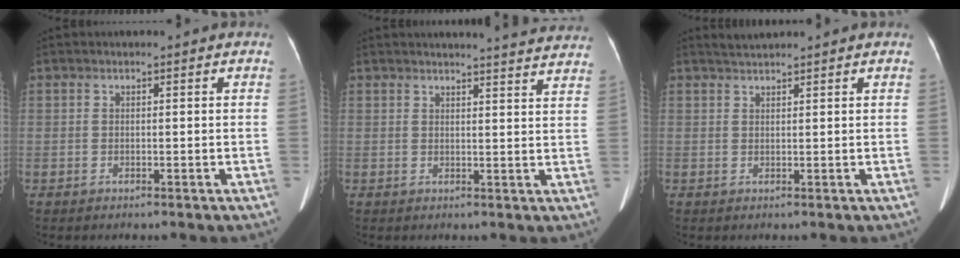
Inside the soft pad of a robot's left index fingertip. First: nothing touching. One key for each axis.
{"total": 13.3, "fx": 12.9, "fy": 0.1, "fz": 3.3, "tx": -0.028, "ty": -0.045, "tz": 0.125}
{"total": 1.5, "fx": 1.5, "fy": -0.2, "fz": 0.1, "tx": -0.004, "ty": 0.011, "tz": 0.034}